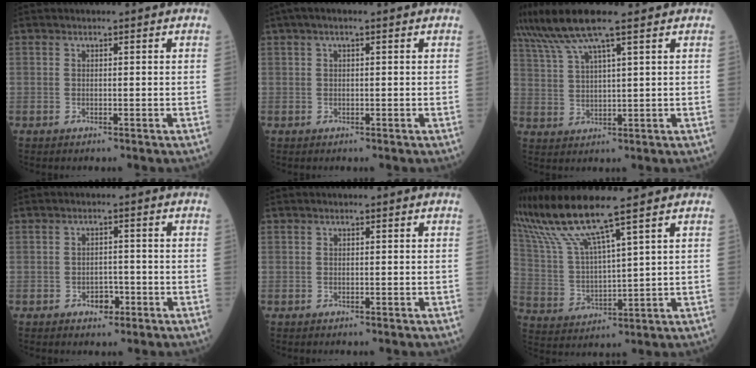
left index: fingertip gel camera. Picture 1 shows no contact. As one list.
[{"total": 2.5, "force": [1.3, 0.6, 2.1], "torque": [-0.040, 0.023, 0.022]}, {"total": 8.8, "force": [6.7, -0.2, 5.7], "torque": [-0.119, 0.027, 0.125]}, {"total": 2.6, "force": [-1.5, 1.7, 1.4], "torque": [-0.016, 0.005, -0.017]}, {"total": 0.0}, {"total": 10.9, "force": [8.7, -0.9, 6.6], "torque": [-0.149, 0.004, 0.178]}]